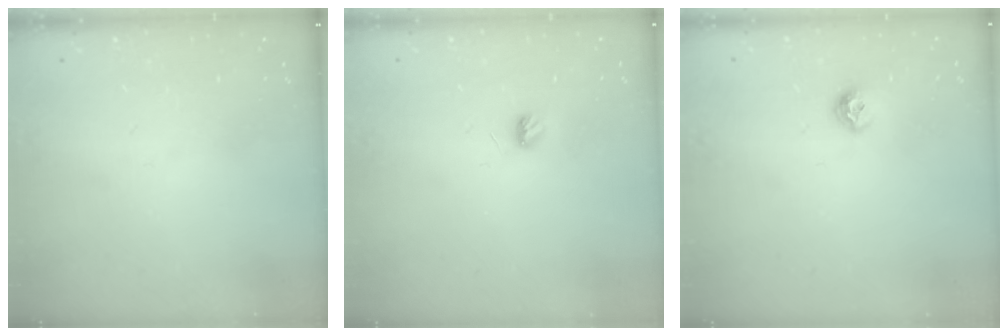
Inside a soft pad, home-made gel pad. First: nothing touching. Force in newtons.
{"total": 3.8, "press": 3.7, "slide": 0.5}
{"total": 7.5, "press": 7.4, "slide": 0.7}